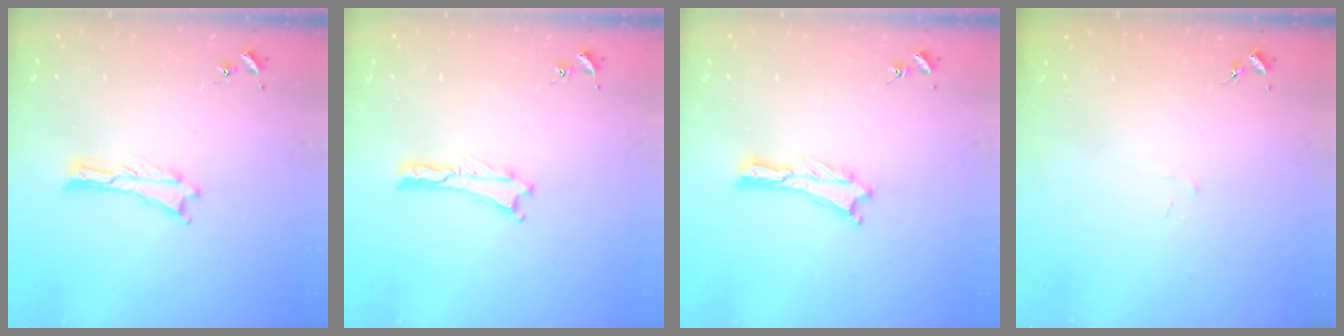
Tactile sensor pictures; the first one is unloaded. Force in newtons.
{"total": 0.0}
{"total": 0.0}
{"total": 1.0, "press": 1.0, "slide": 0.1}